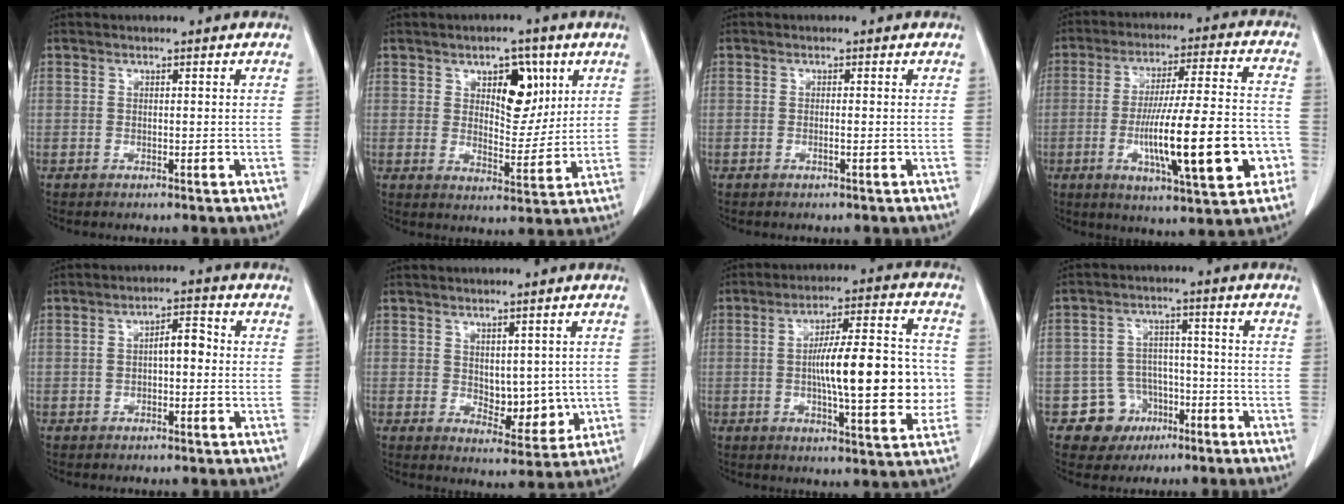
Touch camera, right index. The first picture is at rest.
{"total": 7.7, "force": [3.3, 4.0, 5.7], "torque": [-0.080, 0.007, 0.055]}
{"total": 0.7, "force": [-0.3, -0.1, 0.6], "torque": [-0.012, 0.000, -0.004]}
{"total": 19.2, "force": [-5.3, 2.8, 18.3], "torque": [-0.287, 0.003, -0.073]}
{"total": 4.2, "force": [0.0, 1.6, 3.8], "torque": [-0.068, 0.024, 0.000]}
{"total": 6.5, "force": [0.2, 3.7, 5.3], "torque": [-0.064, -0.009, 0.020]}
{"total": 16.4, "force": [-1.0, 3.4, 16.1], "torque": [-0.249, 0.017, -0.014]}
{"total": 6.6, "force": [-3.2, 5.8, 0.3], "torque": [0.010, 0.016, -0.045]}